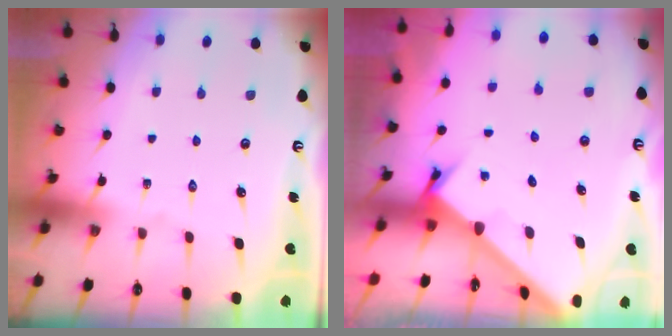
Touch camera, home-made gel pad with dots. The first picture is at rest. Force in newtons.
{"total": 2.1, "press": 2.1, "slide": 0.2}